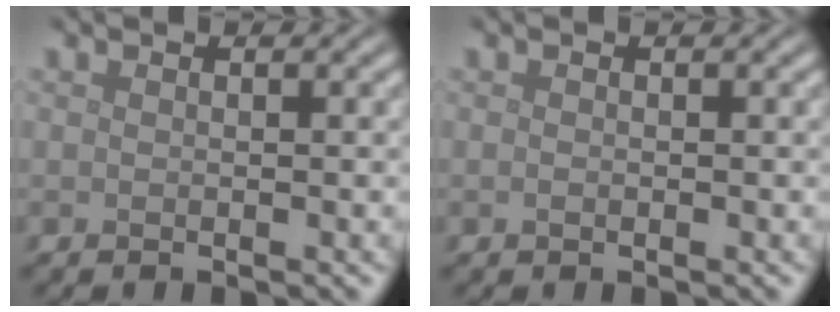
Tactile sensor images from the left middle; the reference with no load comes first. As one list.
[{"total": 0.0}]